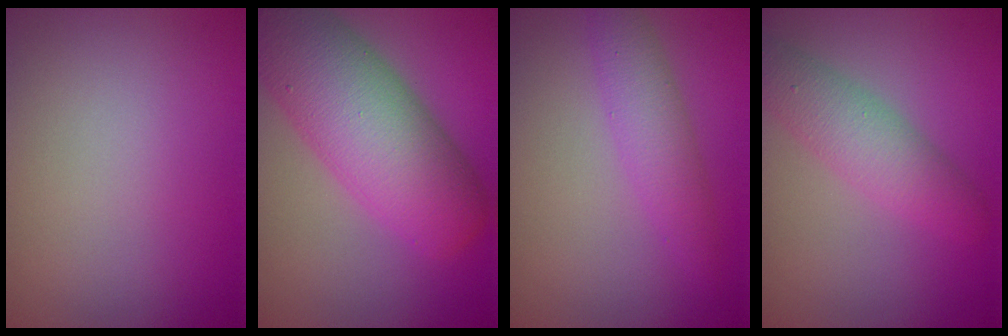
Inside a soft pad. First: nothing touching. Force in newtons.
{"total": 10.5, "press": 10.5, "slide": 0.4}
{"total": 2.9, "press": 2.9, "slide": 0.1}
{"total": 4.0, "press": 4.0, "slide": 0.1}